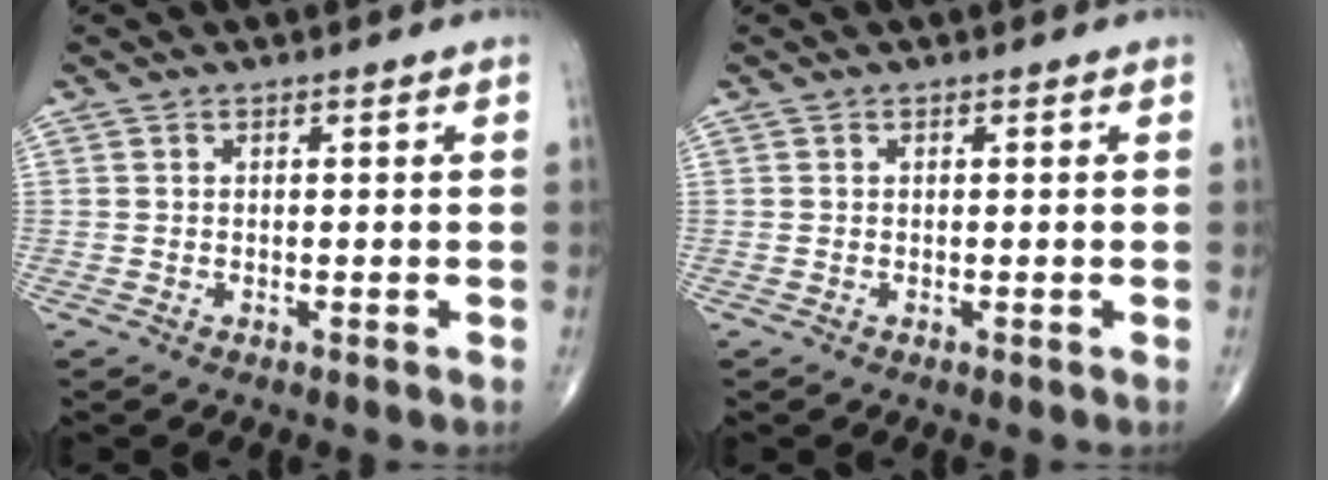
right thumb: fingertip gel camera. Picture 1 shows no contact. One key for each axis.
{"total": 0.0}